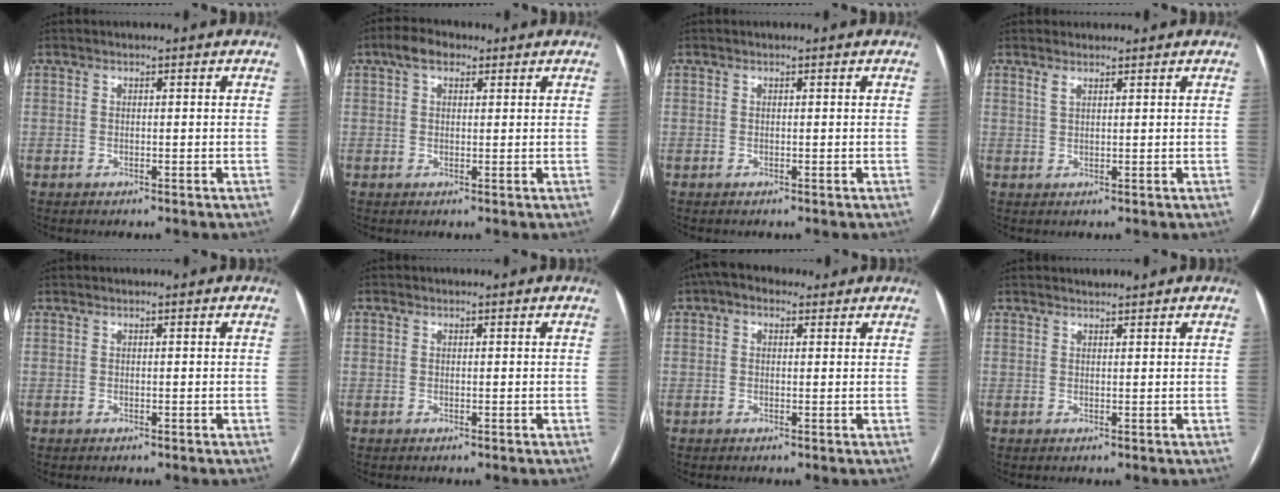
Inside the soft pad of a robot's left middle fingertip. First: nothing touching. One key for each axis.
{"total": 3.9, "fx": 2.2, "fy": 2.2, "fz": 2.4, "tx": -0.048, "ty": 0.022, "tz": 0.037}
{"total": 0.0}
{"total": 1.6, "fx": 1.3, "fy": 0.6, "fz": 0.7, "tx": -0.020, "ty": 0.007, "tz": 0.027}
{"total": 0.0}
{"total": 0.0}
{"total": 3.9, "fx": 2.2, "fy": 2.6, "fz": 1.9, "tx": -0.039, "ty": 0.033, "tz": 0.036}
{"total": 1.3, "fx": 1.2, "fy": 0.1, "fz": 0.3, "tx": -0.009, "ty": 0.009, "tz": 0.024}